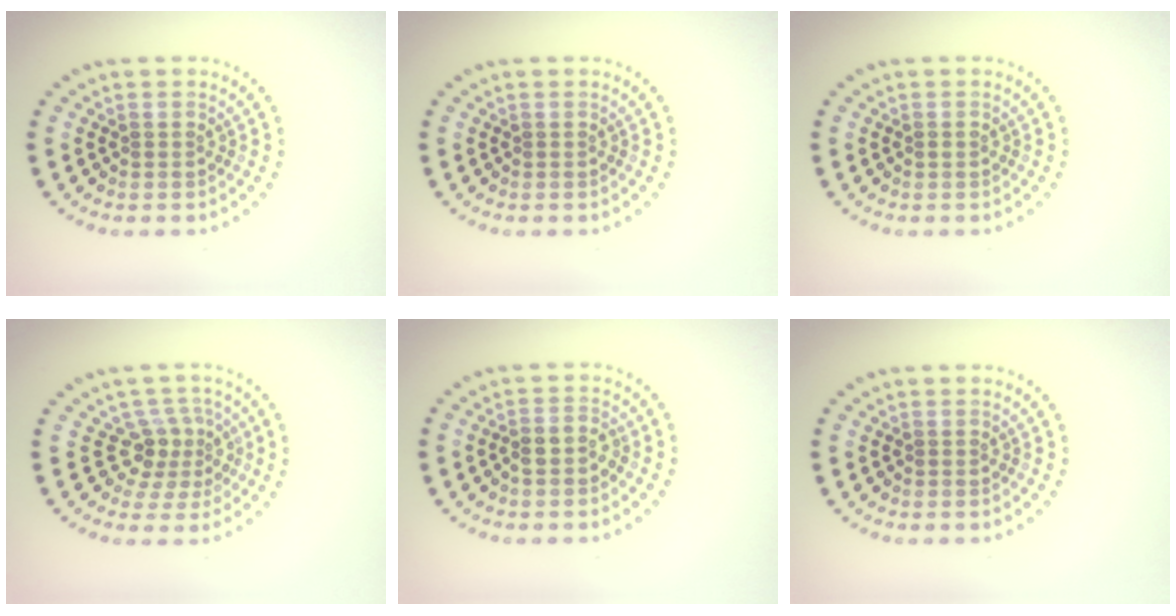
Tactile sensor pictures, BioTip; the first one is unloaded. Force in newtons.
{"total": 0.0}
{"total": 0.6, "press": 0.6, "slide": 0.0}
{"total": 3.1, "press": 2.3, "slide": 2.1}
{"total": 2.1, "press": 1.9, "slide": 0.9}
{"total": 0.0}